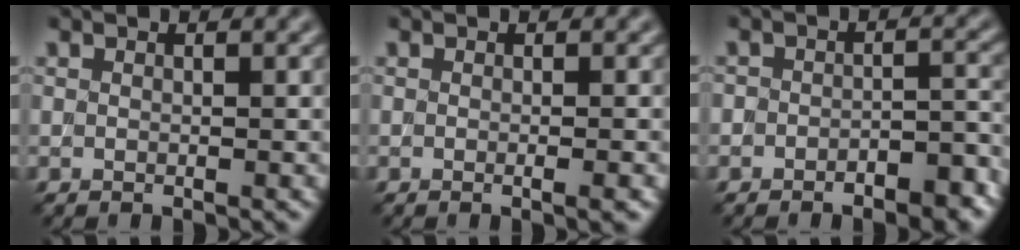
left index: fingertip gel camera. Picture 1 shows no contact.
{"total": 2.0, "force": [0.0, 0.9, 1.8], "torque": [-0.002, 0.002, -0.012]}
{"total": 4.2, "force": [-3.1, 1.7, 2.3], "torque": [-0.028, 0.006, -0.043]}